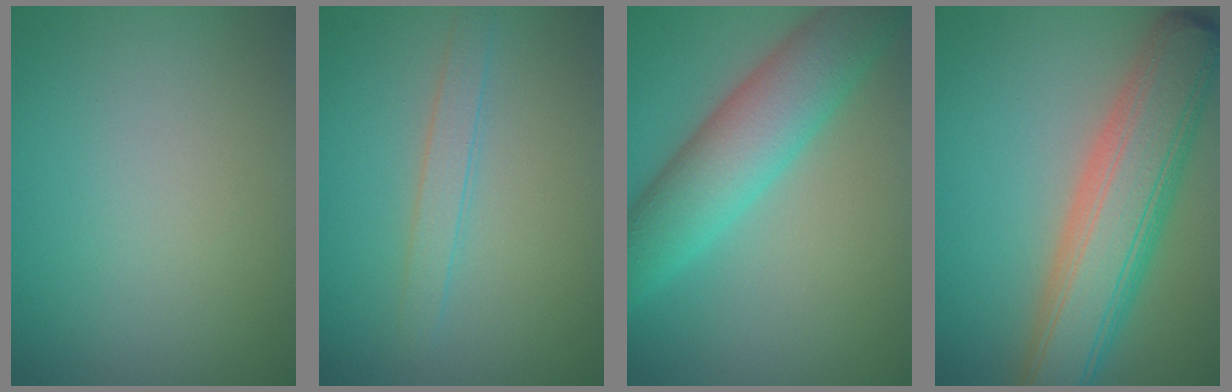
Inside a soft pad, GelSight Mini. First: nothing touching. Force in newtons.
{"total": 1.7, "press": 1.7, "slide": 0.1}
{"total": 7.0, "press": 7.0, "slide": 0.0}
{"total": 8.7, "press": 8.7, "slide": 0.4}